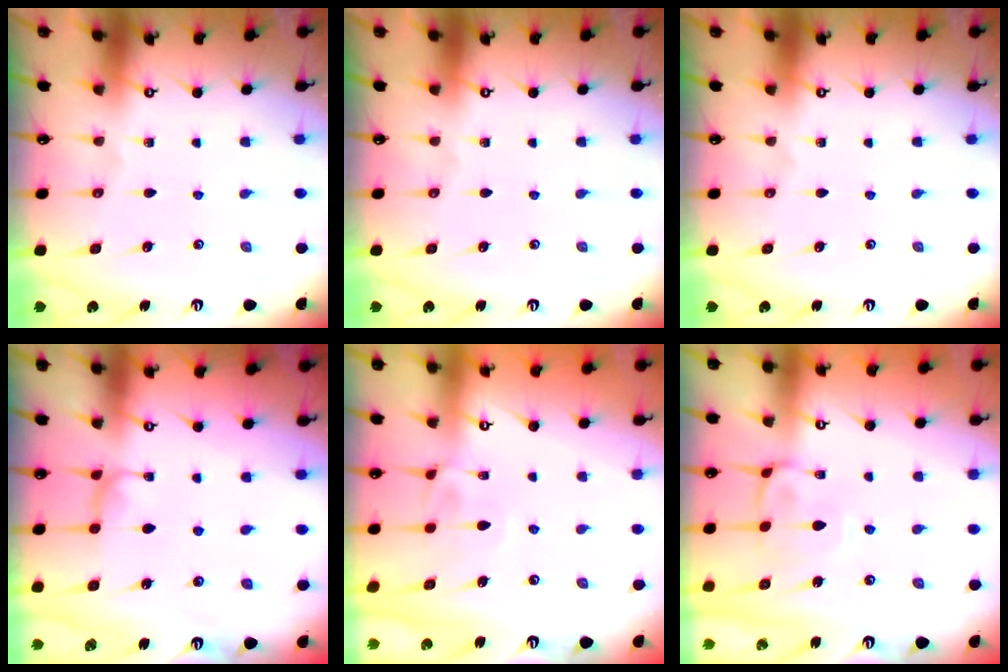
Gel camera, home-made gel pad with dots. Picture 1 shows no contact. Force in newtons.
{"total": 0.0}
{"total": 0.0}
{"total": 0.6, "press": 0.3, "slide": 0.5}
{"total": 1.3, "press": 1.0, "slide": 0.8}
{"total": 2.0, "press": 1.6, "slide": 1.1}